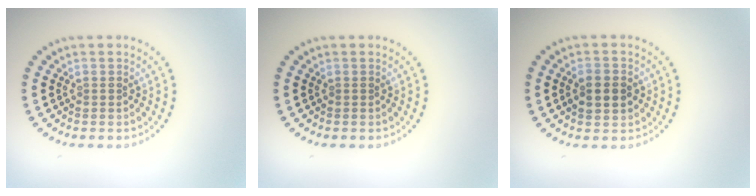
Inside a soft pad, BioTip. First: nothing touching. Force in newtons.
{"total": 0.0}
{"total": 3.2, "press": 3.2, "slide": 0.1}